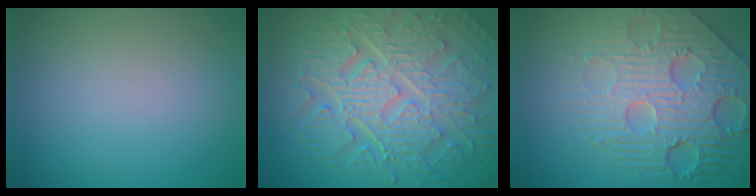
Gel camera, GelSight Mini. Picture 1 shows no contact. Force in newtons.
{"total": 10.6, "press": 7.0, "slide": 8.0}
{"total": 8.2, "press": 5.9, "slide": 5.7}